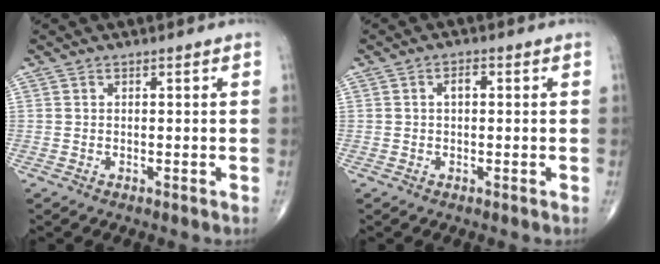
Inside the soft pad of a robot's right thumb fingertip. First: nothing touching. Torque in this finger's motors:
{"motor_torque": [0.25, 0.88, 0.57, 0.06, 0.00]}